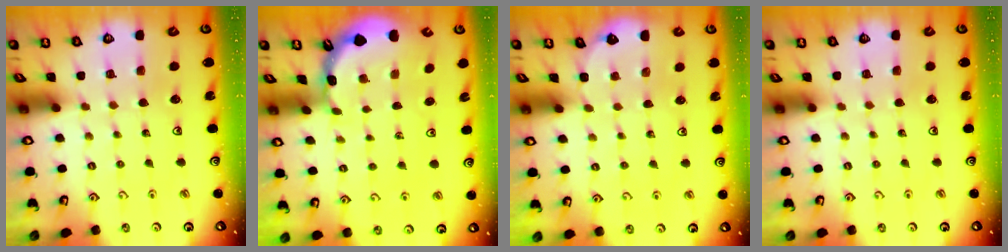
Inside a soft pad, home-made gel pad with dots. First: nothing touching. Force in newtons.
{"total": 1.8, "press": 1.8, "slide": 0.1}
{"total": 1.7, "press": 1.7, "slide": 0.1}
{"total": 0.0}